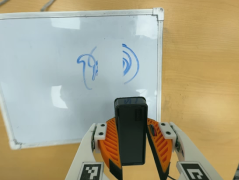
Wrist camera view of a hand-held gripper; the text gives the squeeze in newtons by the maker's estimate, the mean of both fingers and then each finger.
{"total": 7.3, "left": 7.9, "right": 6.6}